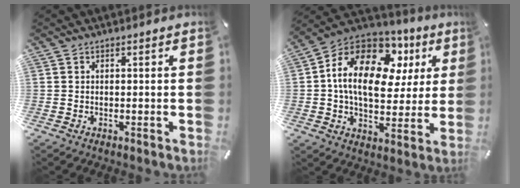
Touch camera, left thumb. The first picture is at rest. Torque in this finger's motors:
{"motor_torque": [2.50, 2.51, 2.17, -0.60, 0.27]}